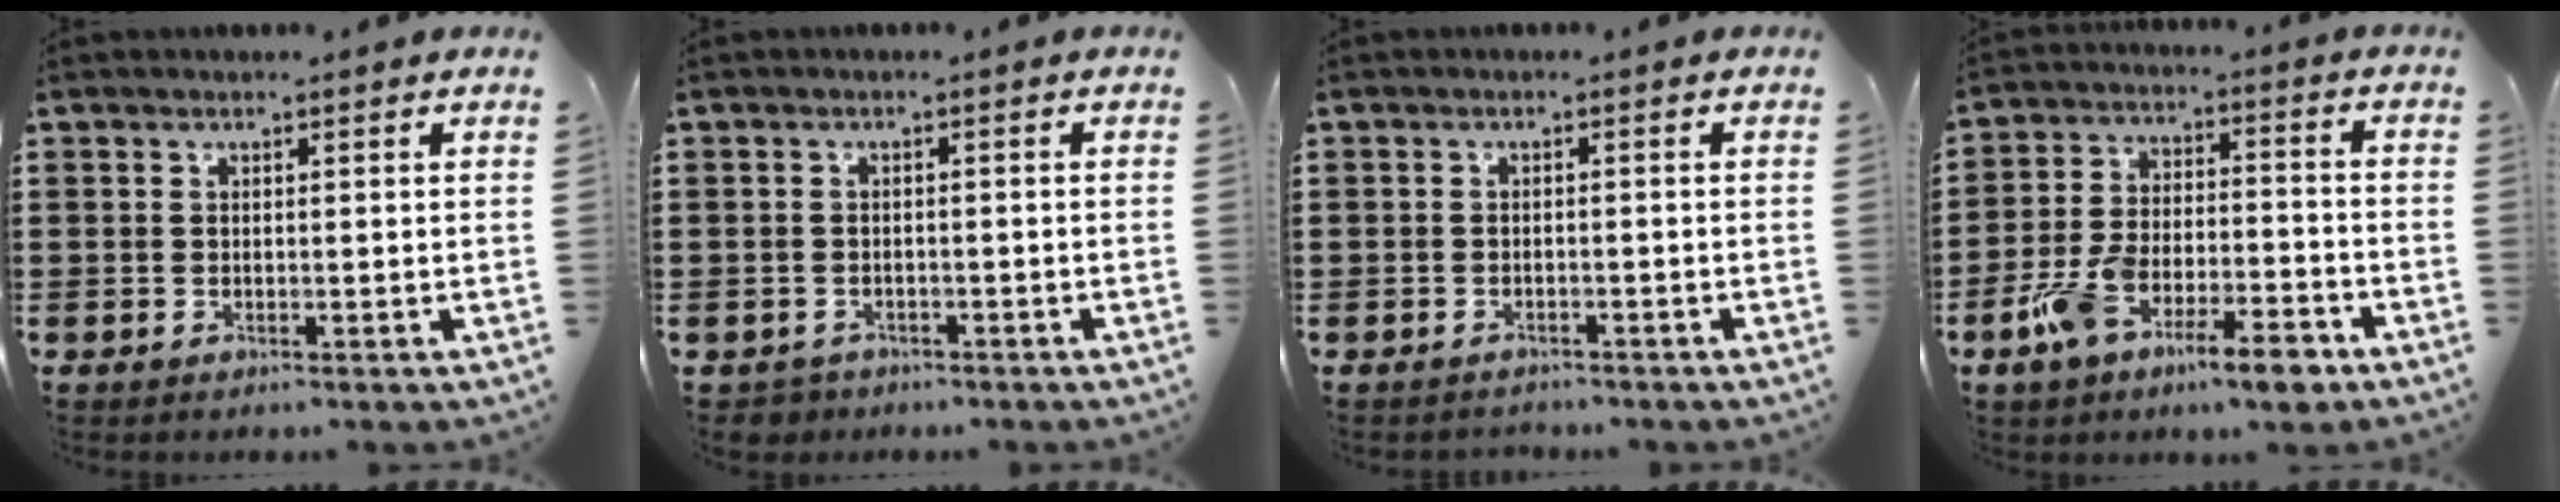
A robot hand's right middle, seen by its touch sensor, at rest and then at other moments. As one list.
[{"total": 1.2, "force": [-1.1, 0.6, -0.1], "torque": [-0.003, 0.003, -0.025]}, {"total": 1.2, "force": [-1.1, 0.3, -0.2], "torque": [0.000, 0.003, -0.026]}, {"total": 10.1, "force": [-7.1, 3.2, 6.4], "torque": [-0.130, 0.013, -0.136]}]